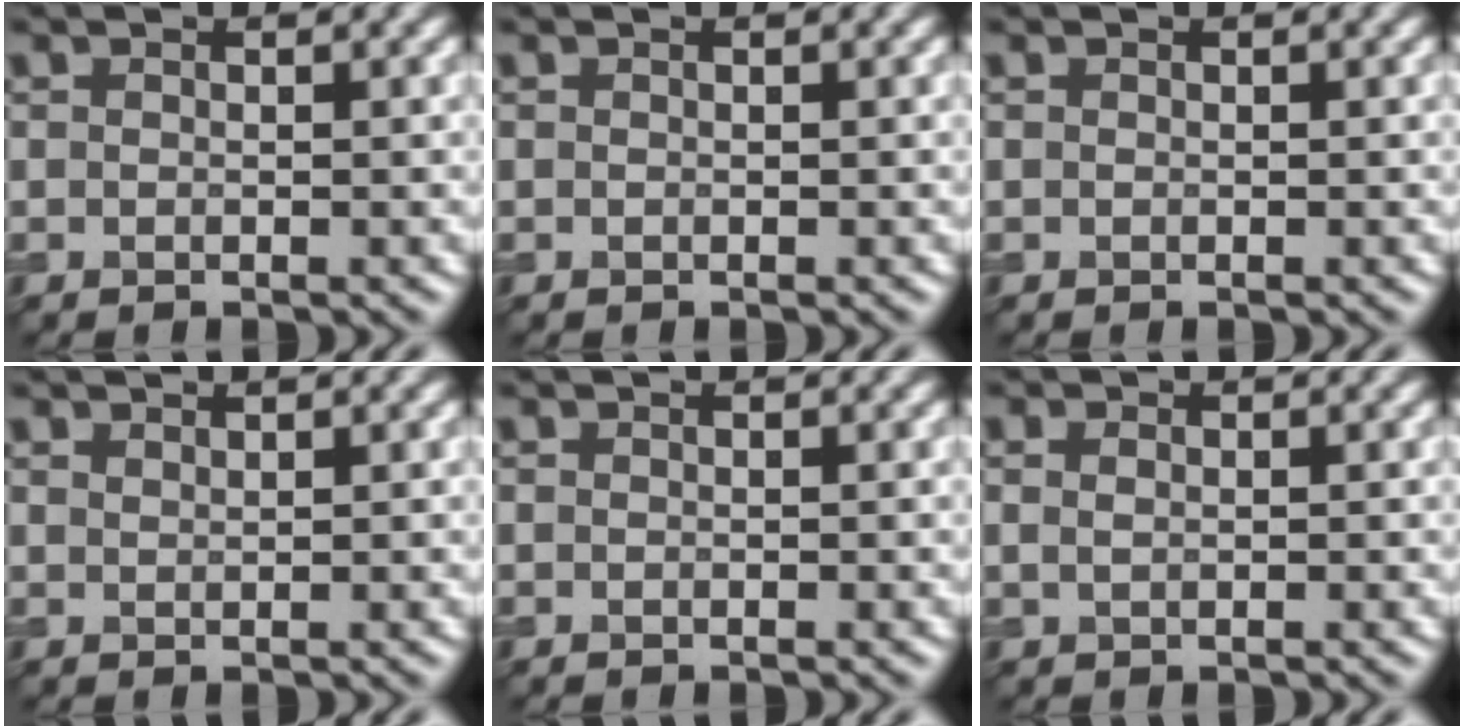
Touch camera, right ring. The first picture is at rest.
{"total": 0.0}
{"total": 0.0}
{"total": 0.7, "force": [0.7, 0.1, 0.1], "torque": [0.001, 0.000, 0.015]}
{"total": 0.0}
{"total": 0.9, "force": [0.2, 0.6, 0.7], "torque": [-0.016, 0.000, 0.006]}